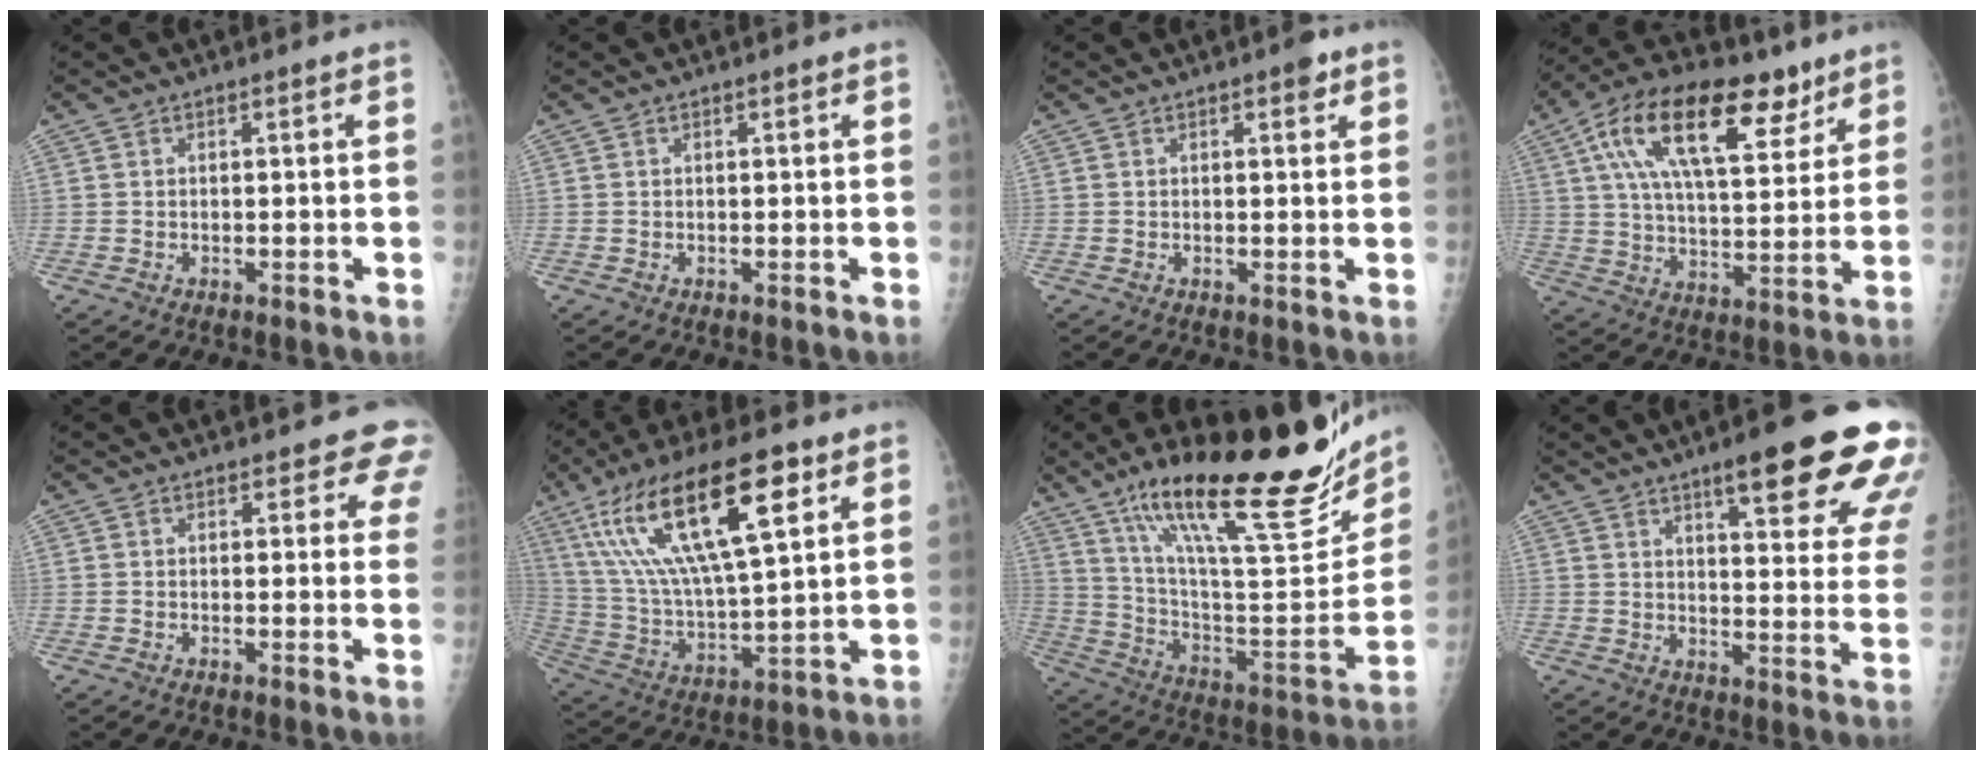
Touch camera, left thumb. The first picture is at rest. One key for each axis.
{"total": 0.0}
{"total": 2.2, "fx": 1.3, "fy": 0.9, "fz": 1.6, "tx": -0.013, "ty": -0.003, "tz": 0.014}
{"total": 21.8, "fx": 10.7, "fy": 10.3, "fz": 16.0, "tx": -0.247, "ty": -0.009, "tz": 0.179}
{"total": 5.0, "fx": 4.2, "fy": 2.3, "fz": 1.5, "tx": 0.024, "ty": -0.019, "tz": 0.030}
{"total": 24.0, "fx": 11.2, "fy": 7.3, "fz": 19.9, "tx": -0.365, "ty": -0.013, "tz": 0.206}
{"total": 32.1, "fx": 21.4, "fy": 7.7, "fz": 22.7, "tx": -0.327, "ty": -0.080, "tz": 0.347}
{"total": 21.7, "fx": 13.6, "fy": 4.3, "fz": 16.3, "tx": -0.185, "ty": -0.052, "tz": 0.173}